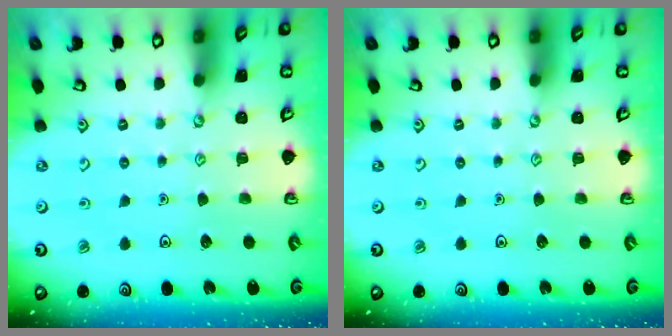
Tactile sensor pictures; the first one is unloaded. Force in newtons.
{"total": 0.0}